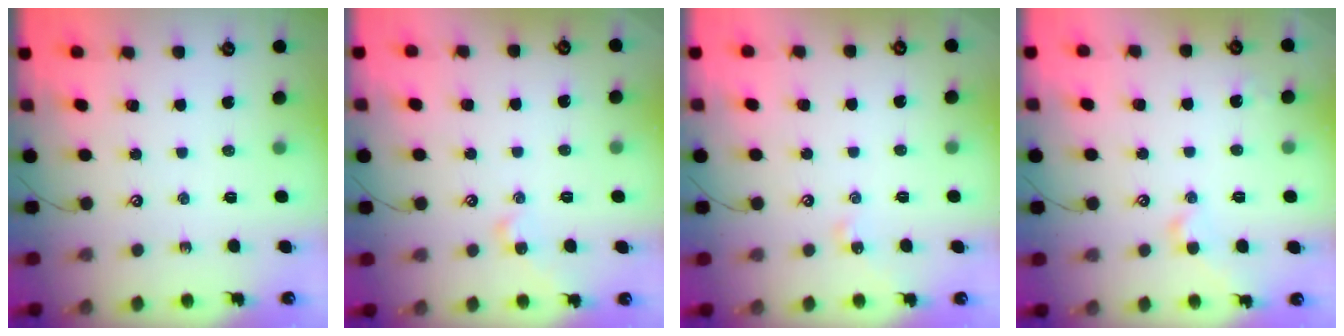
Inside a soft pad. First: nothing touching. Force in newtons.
{"total": 3.8, "press": 3.7, "slide": 0.6}
{"total": 3.5, "press": 3.5, "slide": 0.5}
{"total": 3.0, "press": 2.9, "slide": 0.7}